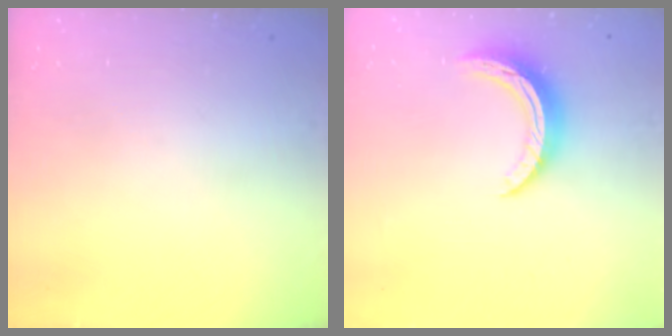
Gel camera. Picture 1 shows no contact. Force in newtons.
{"total": 10.7, "press": 10.7, "slide": 0.2}